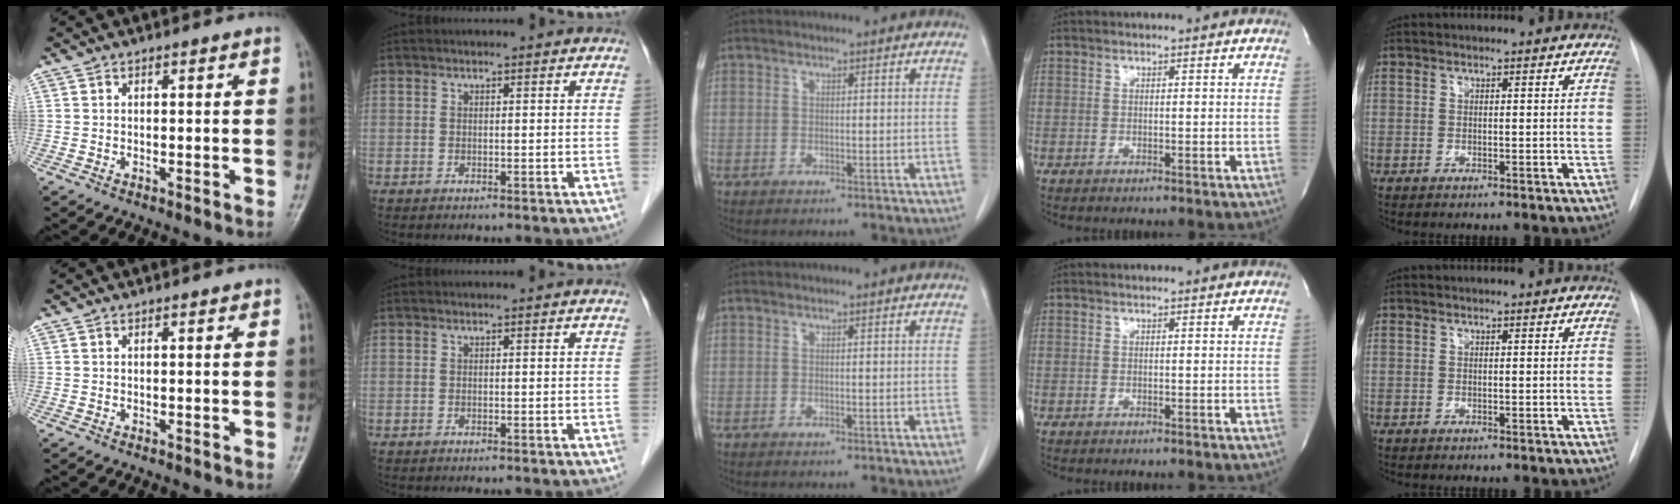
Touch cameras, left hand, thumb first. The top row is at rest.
{}